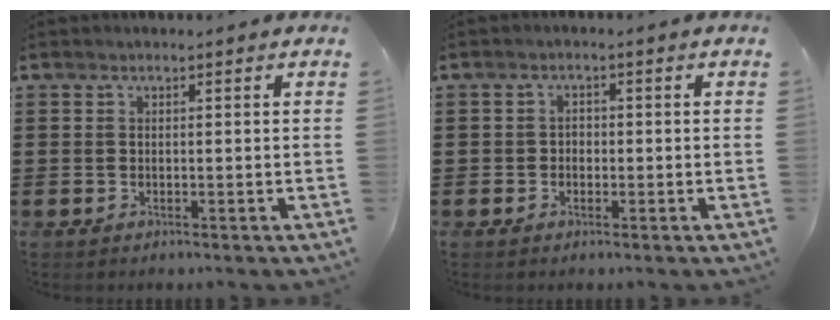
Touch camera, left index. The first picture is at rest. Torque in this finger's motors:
{"motor_torque": [-0.24, -0.02, -0.08, -0.01]}